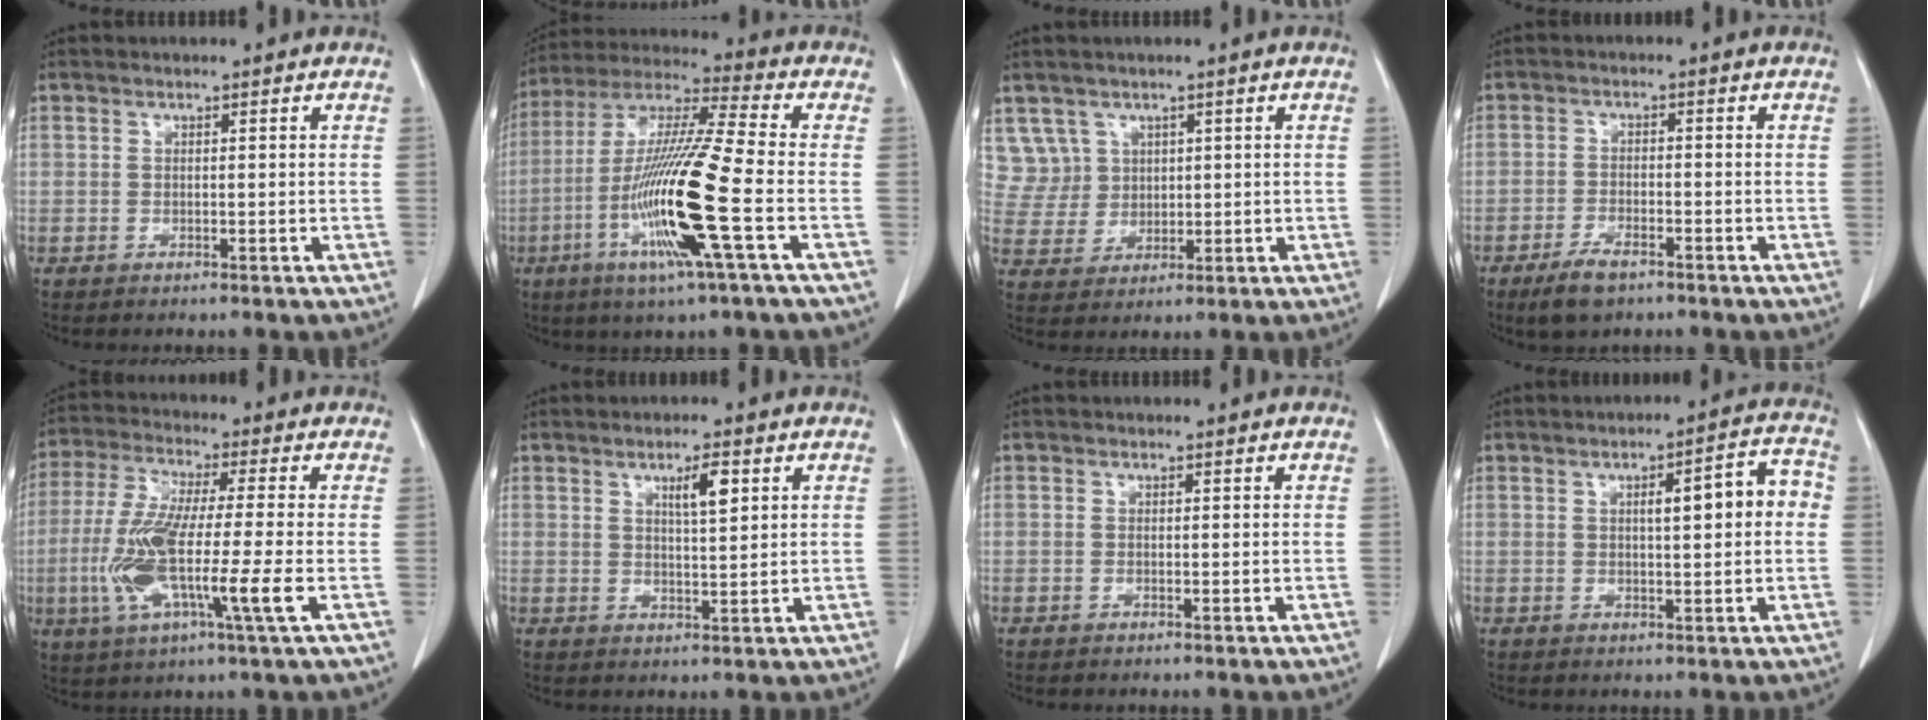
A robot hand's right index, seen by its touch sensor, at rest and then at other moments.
{"total": 17.3, "force": [-5.0, -0.5, 16.6], "torque": [-0.334, -0.018, -0.104]}
{"total": 5.9, "force": [3.1, 5.0, -0.4], "torque": [0.017, 0.012, 0.071]}
{"total": 4.9, "force": [-3.4, 1.8, 3.1], "torque": [-0.064, -0.004, -0.057]}
{"total": 13.7, "force": [-2.7, 0.4, 13.4], "torque": [-0.272, -0.018, -0.057]}
{"total": 4.1, "force": [1.9, 0.7, 3.6], "torque": [-0.061, -0.001, 0.032]}
{"total": 0.0}
{"total": 7.2, "force": [0.8, 1.2, 7.1], "torque": [-0.098, 0.023, 0.010]}